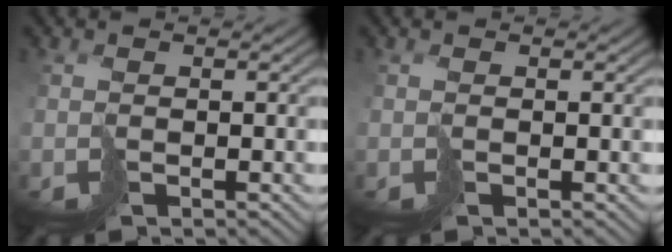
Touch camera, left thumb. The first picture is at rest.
{"total": 0.5, "force": [0.0, 0.0, 0.5], "torque": [-0.009, 0.001, -0.001]}